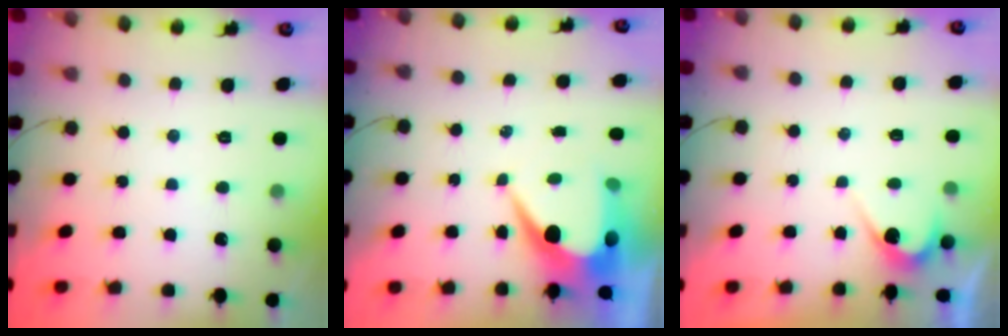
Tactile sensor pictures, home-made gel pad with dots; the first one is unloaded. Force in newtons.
{"total": 9.1, "press": 9.1, "slide": 0.9}
{"total": 3.1, "press": 3.1, "slide": 0.2}